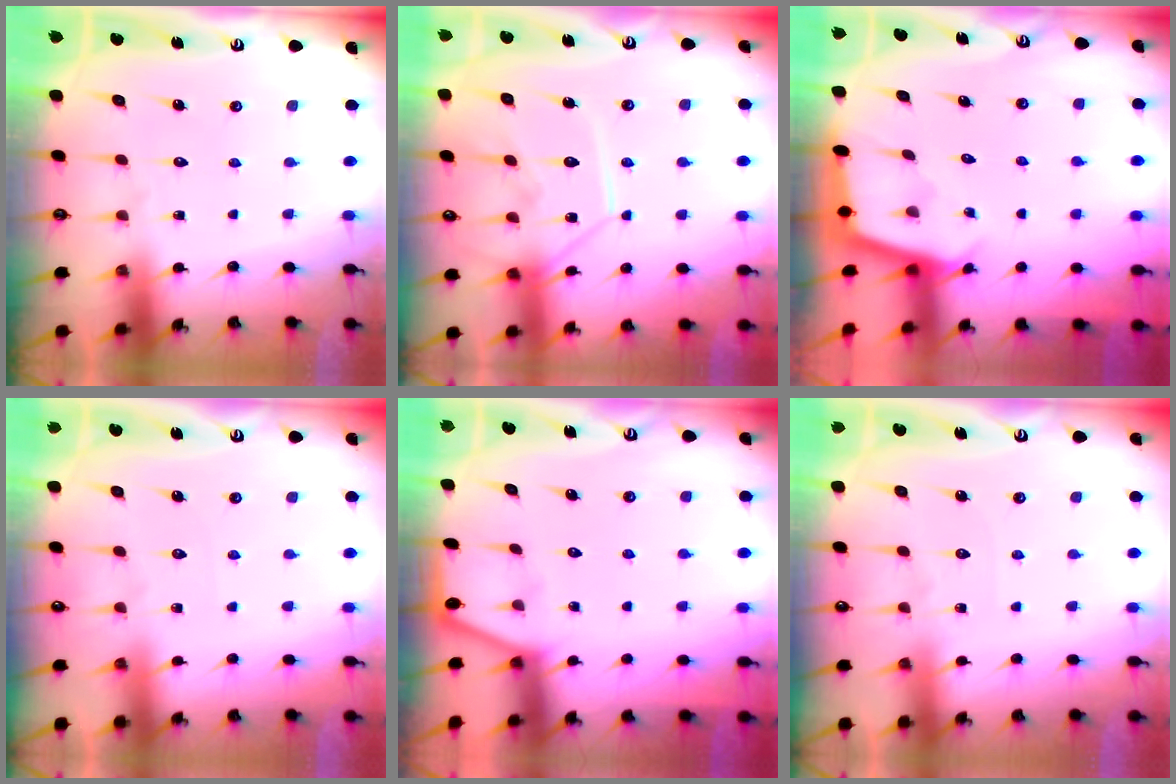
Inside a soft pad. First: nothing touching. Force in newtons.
{"total": 11.8, "press": 11.7, "slide": 1.0}
{"total": 2.3, "press": 2.3, "slide": 0.2}
{"total": 2.3, "press": 2.2, "slide": 0.4}
{"total": 1.3, "press": 1.3, "slide": 0.1}
{"total": 4.6, "press": 4.6, "slide": 0.5}